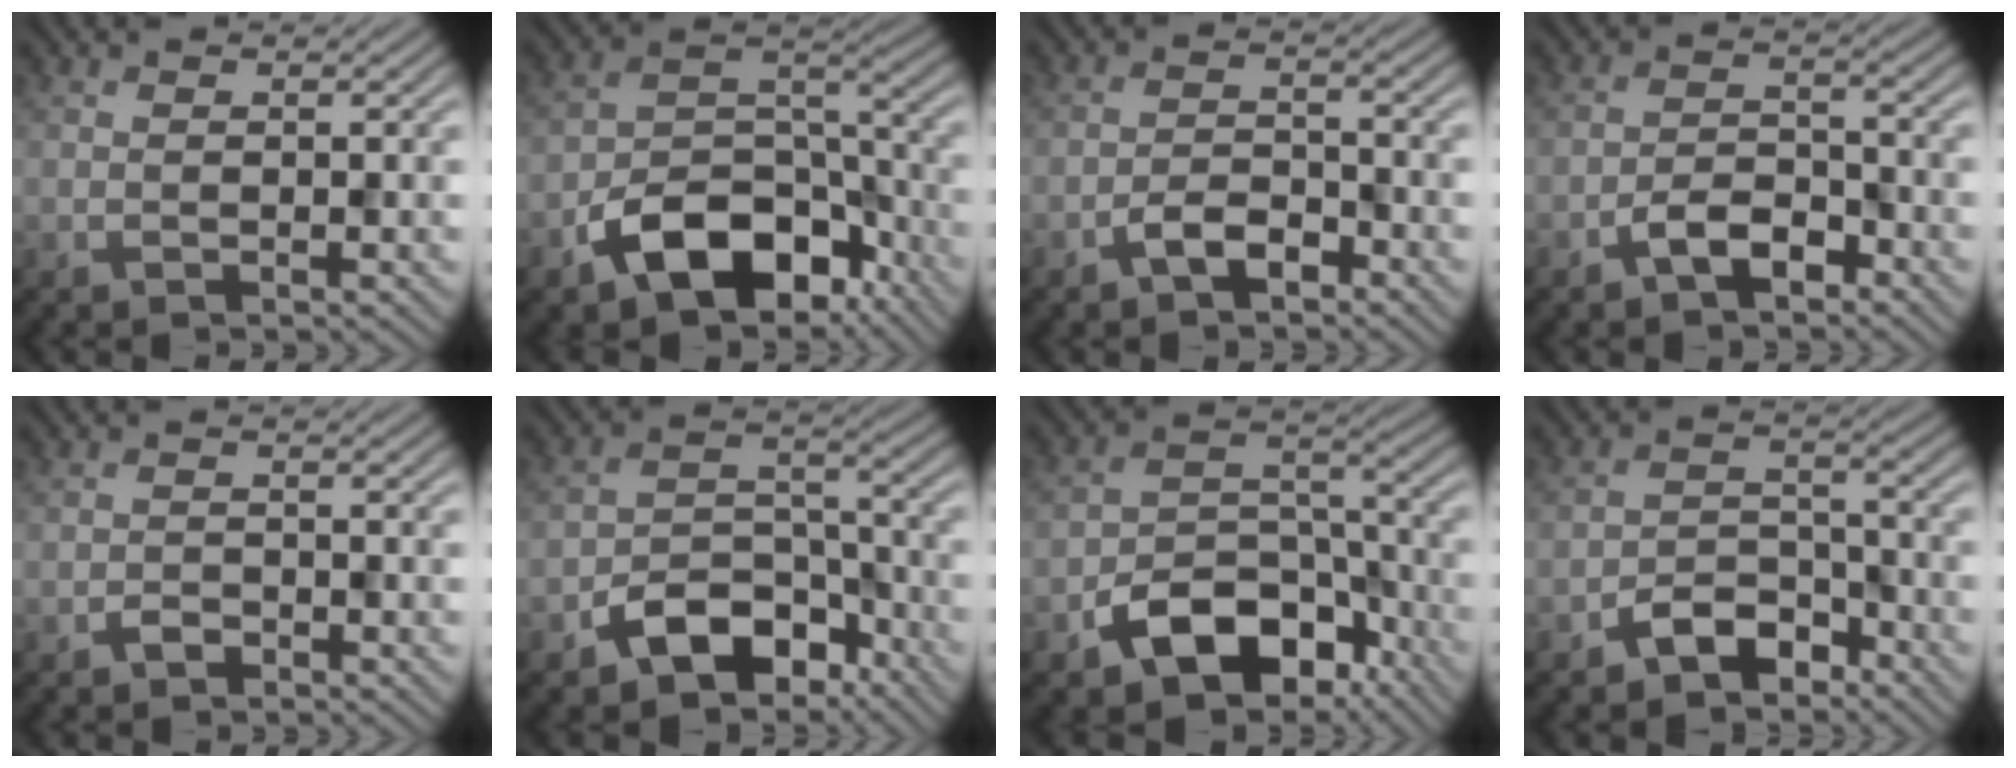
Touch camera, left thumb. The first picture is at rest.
{"total": 11.6, "force": [-6.8, 6.5, 6.9], "torque": [-0.116, -0.012, -0.131]}
{"total": 3.5, "force": [-2.4, 1.6, 1.9], "torque": [-0.034, 0.006, -0.053]}
{"total": 4.0, "force": [-2.7, 1.8, 2.3], "torque": [-0.038, 0.007, -0.060]}
{"total": 1.3, "force": [-1.0, 0.7, 0.5], "torque": [-0.007, 0.001, -0.022]}
{"total": 8.5, "force": [-5.6, 4.7, 4.3], "torque": [-0.065, -0.003, -0.110]}
{"total": 10.6, "force": [-6.3, 6.2, 5.8], "torque": [-0.094, -0.014, -0.118]}
{"total": 5.3, "force": [-4.0, 2.7, 2.3], "torque": [-0.040, 0.005, -0.083]}